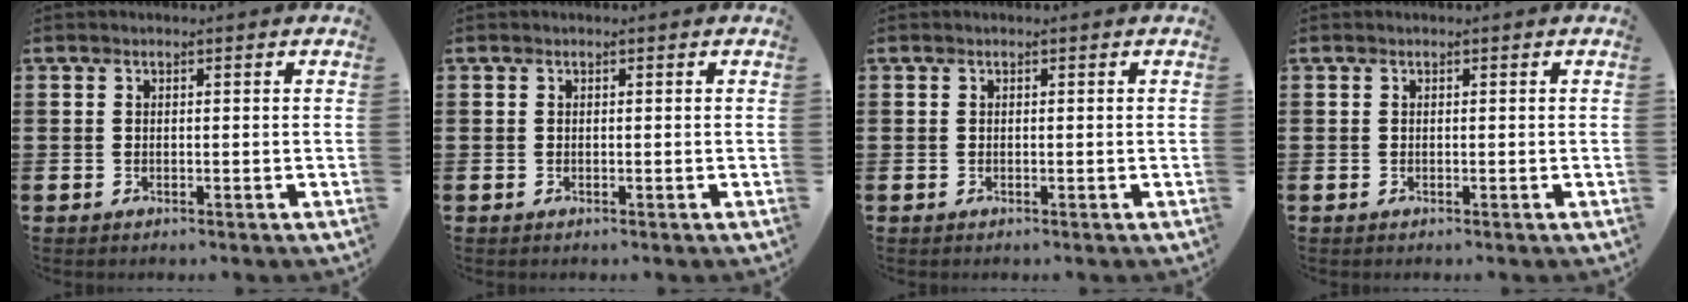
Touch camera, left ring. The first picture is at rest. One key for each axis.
{"total": 0.0}
{"total": 0.0}
{"total": 0.0}